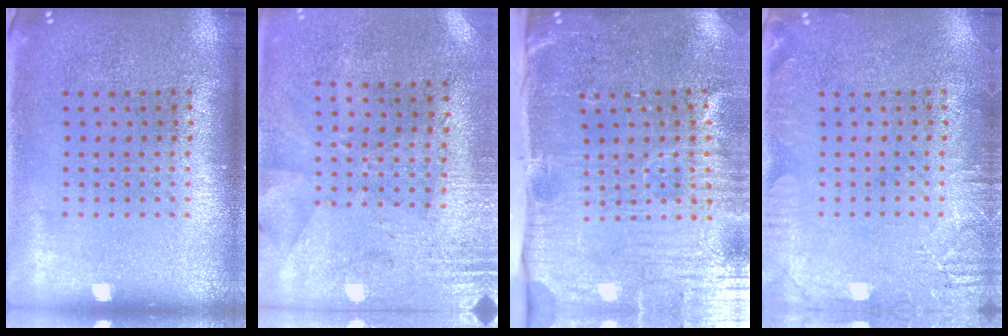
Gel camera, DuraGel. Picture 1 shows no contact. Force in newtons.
{"total": 2.8, "press": 2.2, "slide": 1.6}
{"total": 5.2, "press": 4.3, "slide": 2.9}
{"total": 2.6, "press": 2.5, "slide": 0.4}